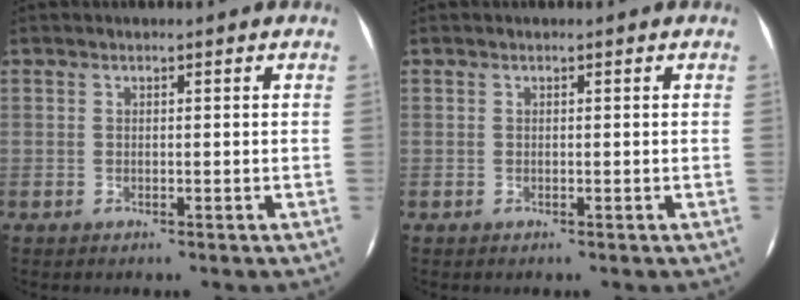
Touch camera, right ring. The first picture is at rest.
{"total": 0.0}